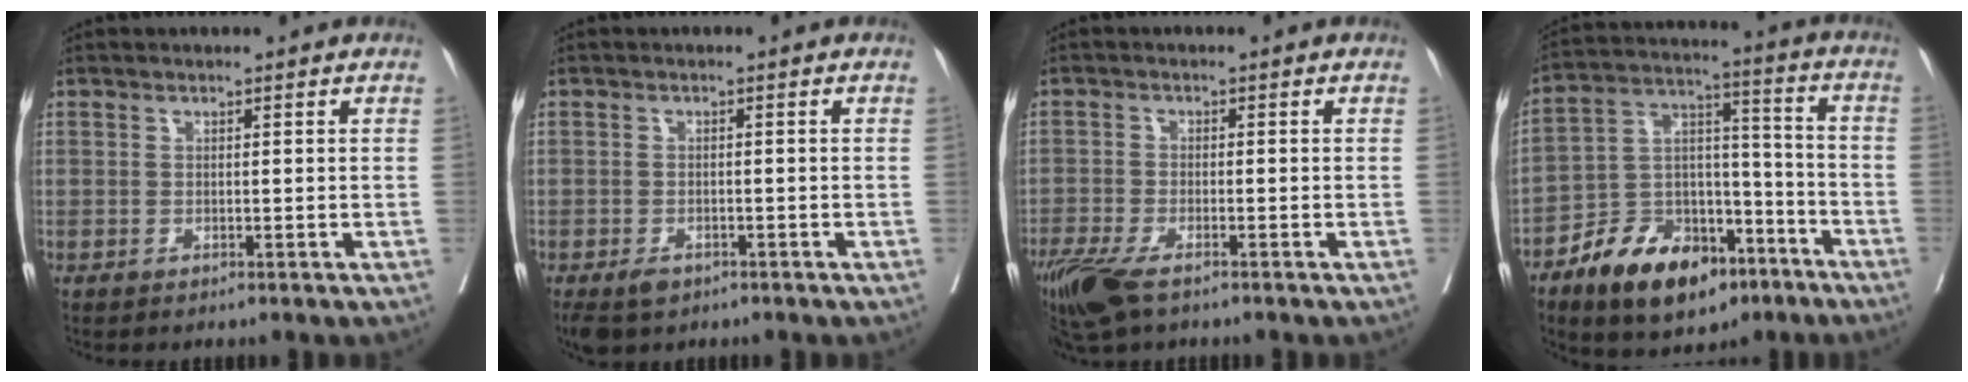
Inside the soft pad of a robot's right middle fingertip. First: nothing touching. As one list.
[{"total": 4.1, "force": [-2.7, 2.3, 2.0], "torque": [-0.036, -0.006, -0.040]}, {"total": 7.7, "force": [-5.4, 2.3, 5.0], "torque": [-0.097, -0.018, -0.098]}, {"total": 17.5, "force": [-11.2, 8.7, 10.2], "torque": [-0.171, 0.026, -0.186]}]